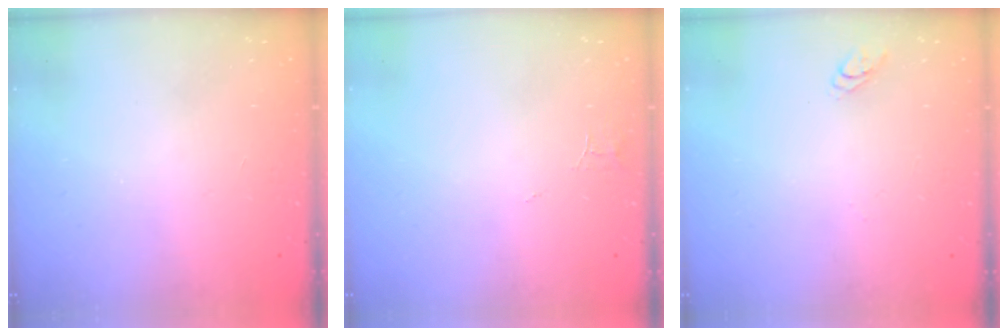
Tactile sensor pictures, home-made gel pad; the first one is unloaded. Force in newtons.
{"total": 3.5, "press": 3.5, "slide": 0.2}
{"total": 2.7, "press": 2.7, "slide": 0.3}